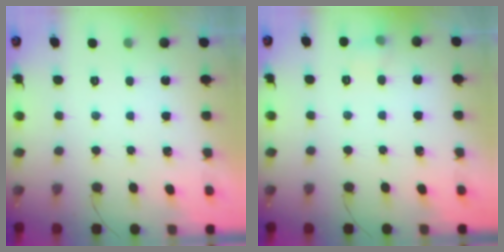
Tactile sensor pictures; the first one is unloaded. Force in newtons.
{"total": 5.5, "press": 5.3, "slide": 1.5}